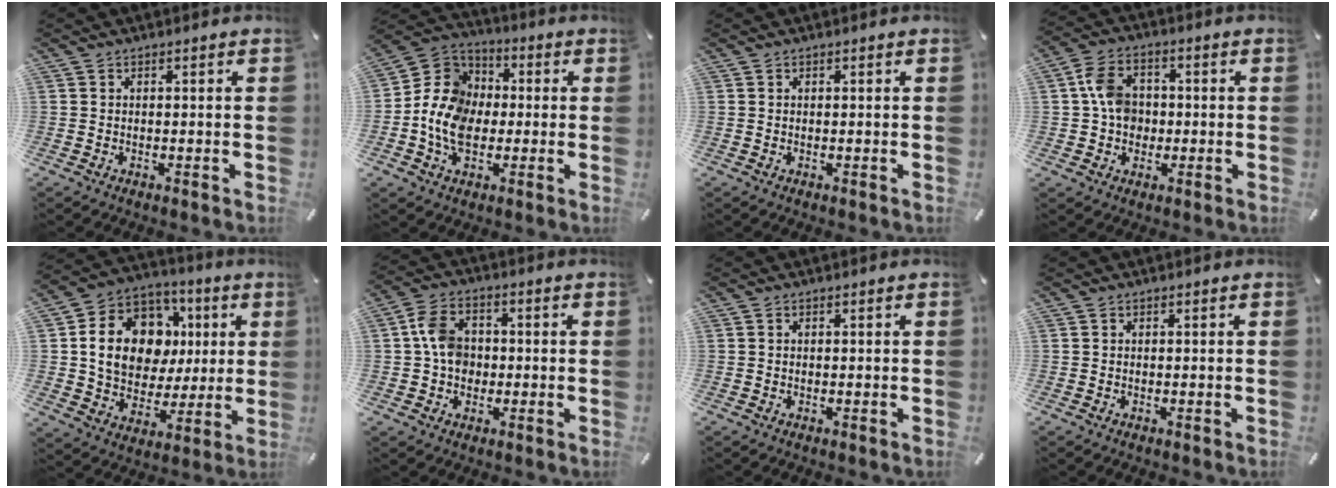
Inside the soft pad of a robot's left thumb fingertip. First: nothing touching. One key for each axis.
{"total": 11.9, "fx": -2.4, "fy": 10.0, "fz": 5.9, "tx": -0.148, "ty": 0.025, "tz": -0.048}
{"total": 0.0}
{"total": 8.0, "fx": 0.2, "fy": 6.7, "fz": 4.5, "tx": -0.080, "ty": 0.013, "tz": 0.007}
{"total": 17.5, "fx": 3.1, "fy": 14.1, "fz": 9.8, "tx": -0.166, "ty": -0.001, "tz": 0.067}
{"total": 7.5, "fx": -0.1, "fy": 6.2, "fz": 4.3, "tx": -0.074, "ty": 0.012, "tz": 0.001}
{"total": 0.0}
{"total": 0.0}